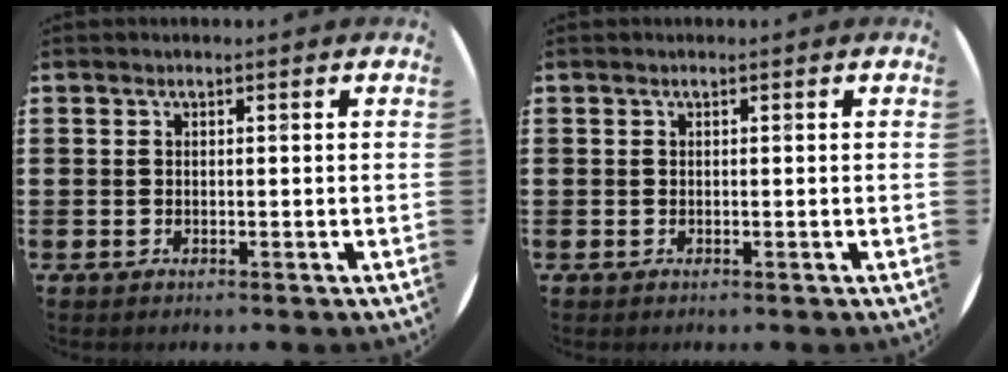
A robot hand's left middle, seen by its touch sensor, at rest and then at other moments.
{"total": 0.0}